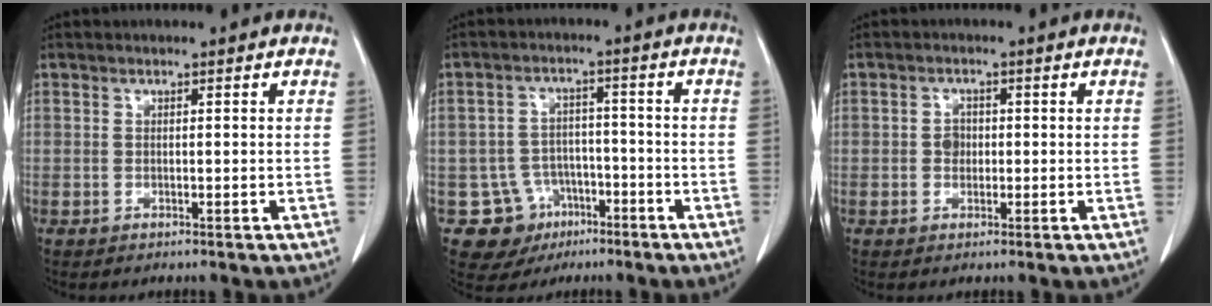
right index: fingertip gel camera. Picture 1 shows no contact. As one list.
[{"total": 8.7, "force": [-3.9, 7.7, 0.9], "torque": [-0.016, 0.019, -0.046]}, {"total": 1.9, "force": [-0.2, 1.6, 1.0], "torque": [-0.014, 0.005, -0.004]}]